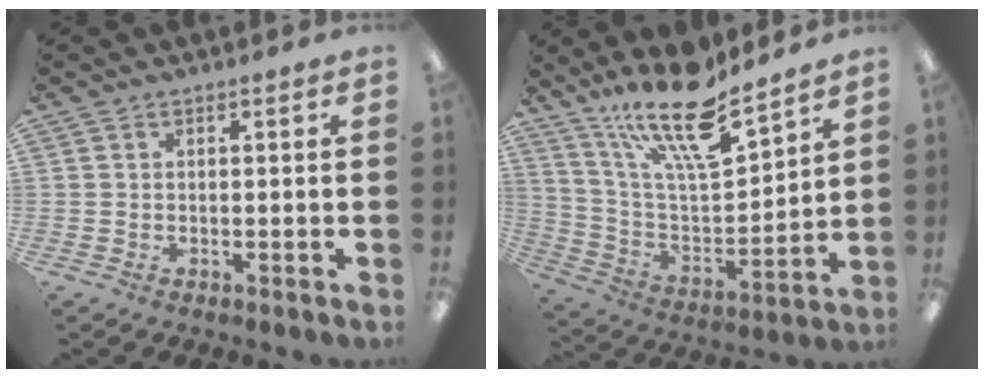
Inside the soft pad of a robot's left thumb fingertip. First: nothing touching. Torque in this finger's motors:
{"motor_torque": [0.28, 0.25, 1.42, -1.35, 0.35]}